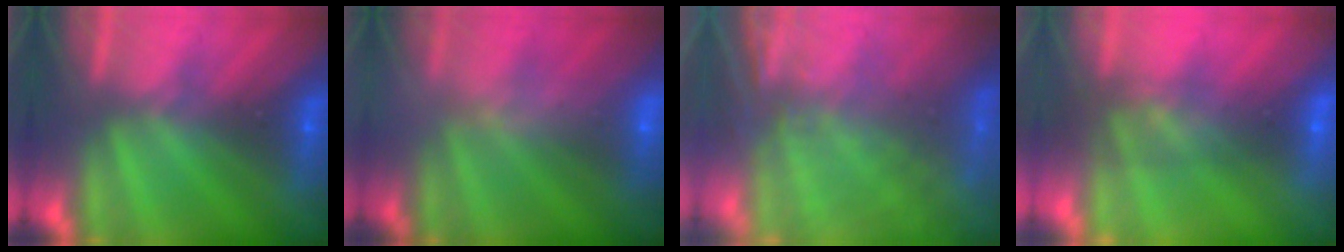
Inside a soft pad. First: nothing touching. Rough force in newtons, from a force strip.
{"total": 2.6}
{"total": 7.1}
{"total": 7.8}